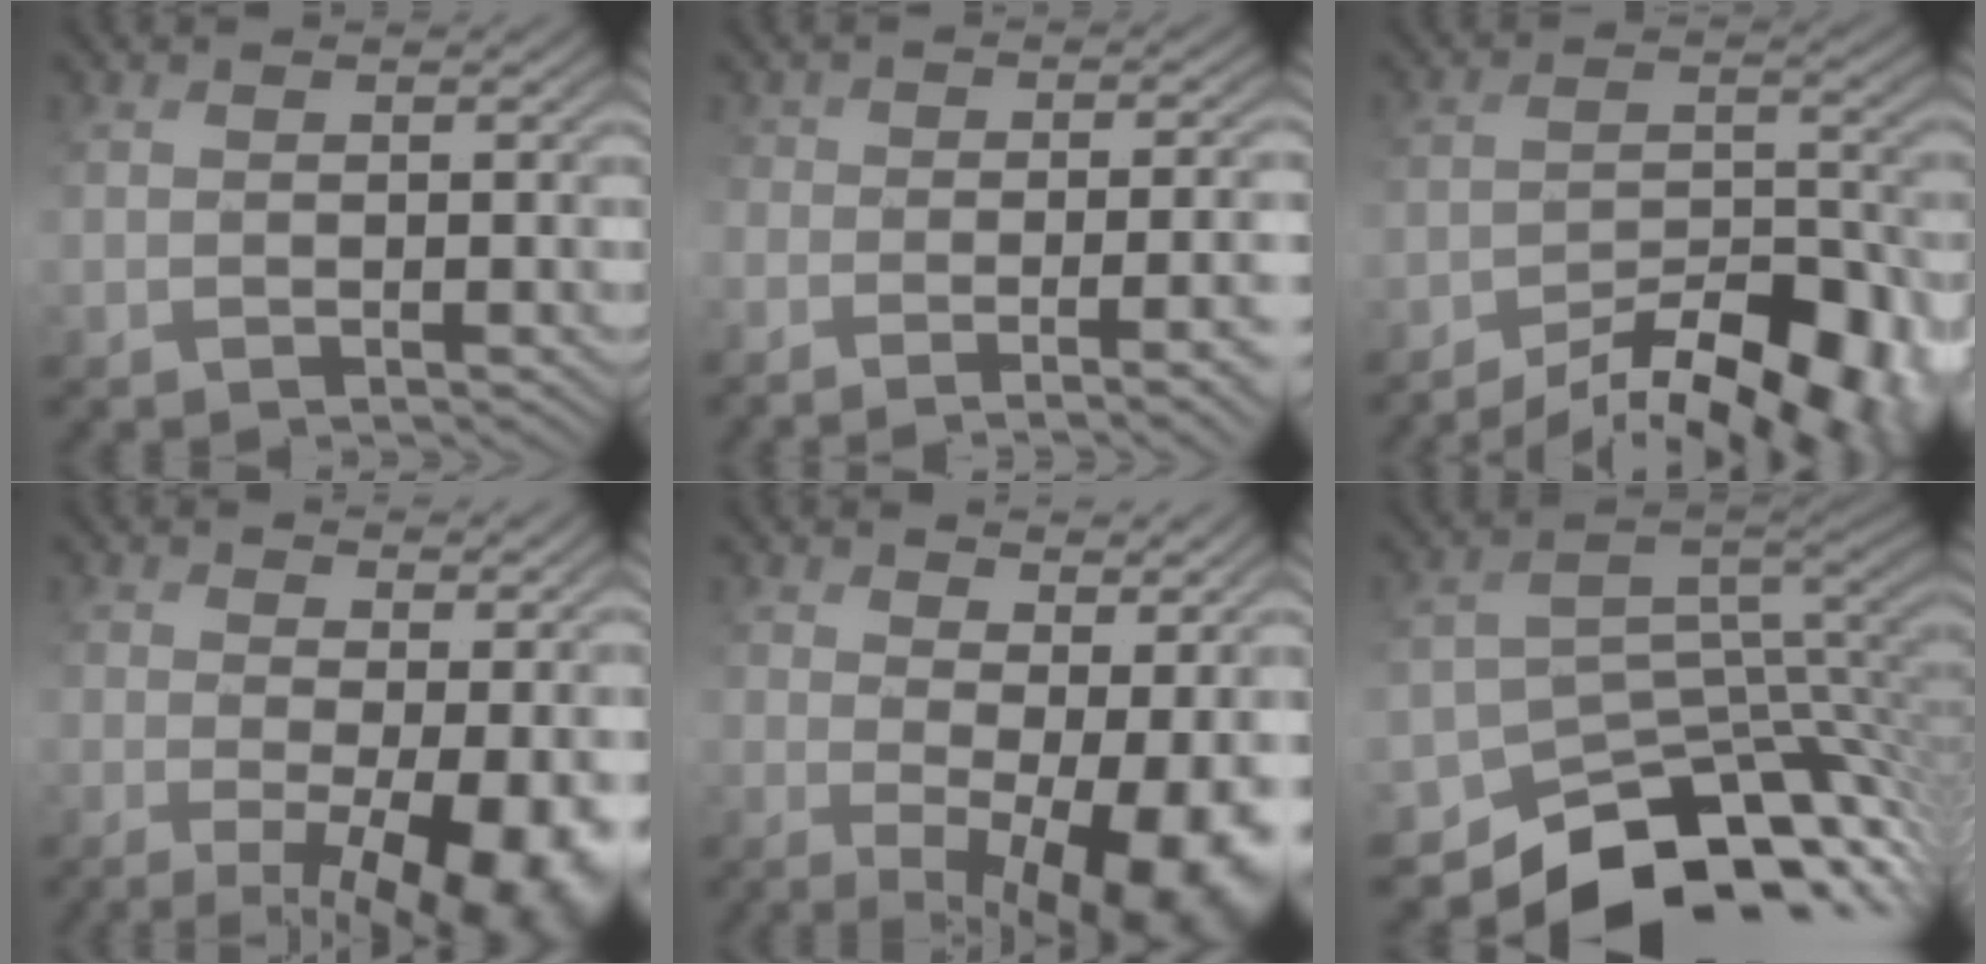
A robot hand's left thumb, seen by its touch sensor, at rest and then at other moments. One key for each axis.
{"total": 9.9, "fx": -5.1, "fy": 3.5, "fz": 7.8, "tx": -0.095, "ty": -0.006, "tz": -0.054}
{"total": 14.1, "fx": -11.5, "fy": 4.3, "fz": 6.8, "tx": -0.114, "ty": -0.016, "tz": -0.166}
{"total": 10.2, "fx": -1.2, "fy": 3.8, "fz": 9.4, "tx": -0.162, "ty": -0.014, "tz": -0.014}
{"total": 11.3, "fx": 1.6, "fy": 5.7, "fz": 9.7, "tx": -0.139, "ty": -0.022, "tz": 0.045}
{"total": 13.0, "fx": -9.3, "fy": 6.8, "fz": 6.1, "tx": -0.118, "ty": -0.016, "tz": -0.146}